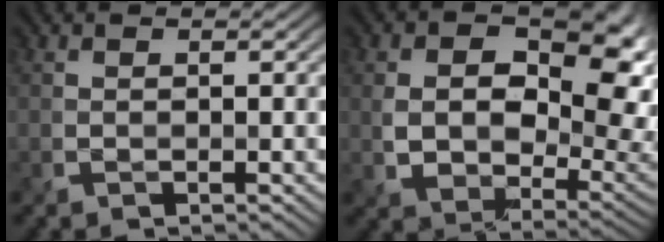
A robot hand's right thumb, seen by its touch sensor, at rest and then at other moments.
{"total": 13.3, "force": [3.2, 9.3, 9.0], "torque": [-0.144, -0.017, 0.065]}